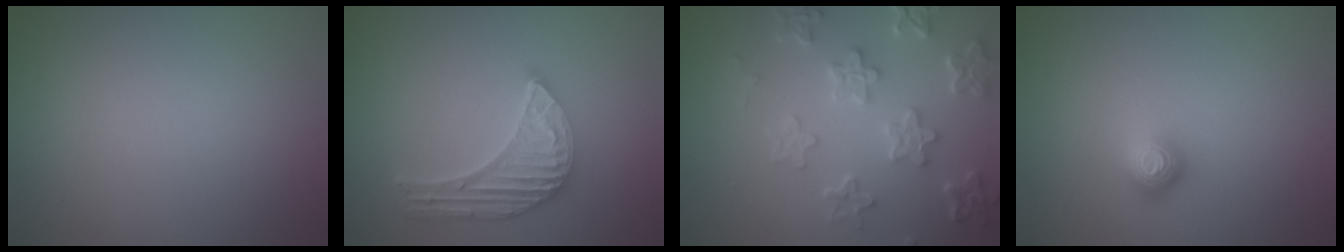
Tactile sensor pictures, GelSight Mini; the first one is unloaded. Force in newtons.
{"total": 5.7, "press": 4.3, "slide": 3.7}
{"total": 5.4, "press": 4.4, "slide": 3.1}
{"total": 1.8, "press": 1.3, "slide": 1.2}